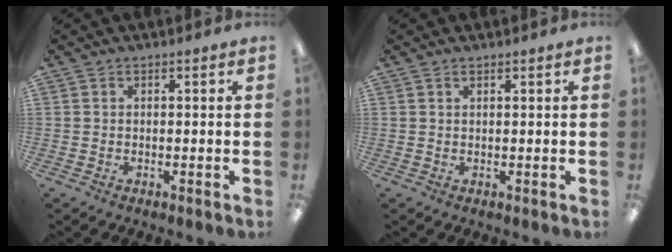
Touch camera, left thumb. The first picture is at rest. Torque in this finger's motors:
{"motor_torque": [-0.22, -0.29, -0.47, 0.21, -0.07]}